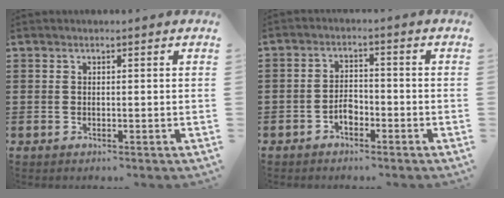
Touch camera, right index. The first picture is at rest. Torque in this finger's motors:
{"motor_torque": [1.27, 0.86, 0.23, -0.02]}